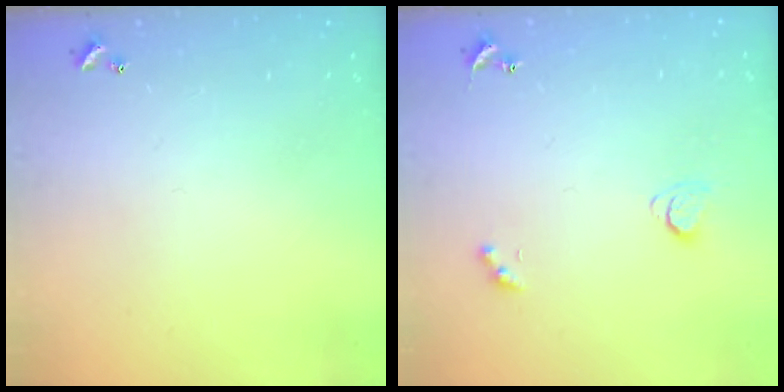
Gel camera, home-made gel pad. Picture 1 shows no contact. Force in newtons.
{"total": 2.2, "press": 2.2, "slide": 0.5}